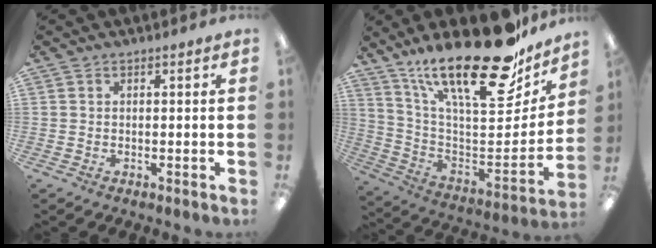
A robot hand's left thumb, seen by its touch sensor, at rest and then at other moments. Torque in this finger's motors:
{"motor_torque": [0.70, 0.79, 1.49, -1.32, 0.26]}